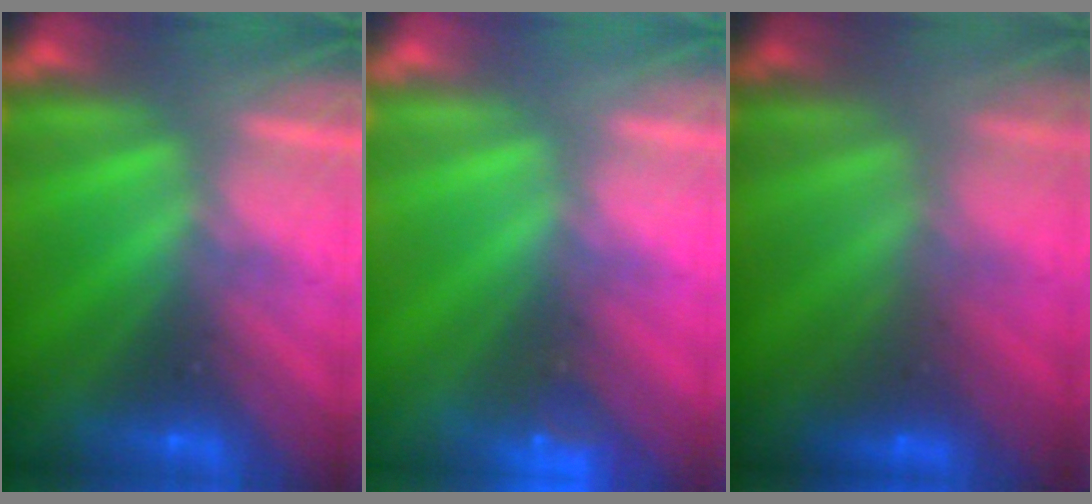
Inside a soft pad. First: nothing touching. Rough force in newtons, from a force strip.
{"total": 3.2}
{"total": 2.5}